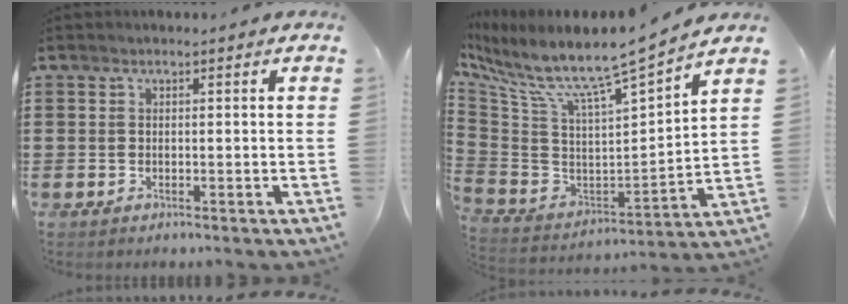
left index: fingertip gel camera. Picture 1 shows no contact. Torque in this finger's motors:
{"motor_torque": [2.14, 0.00, 0.52, 0.21]}